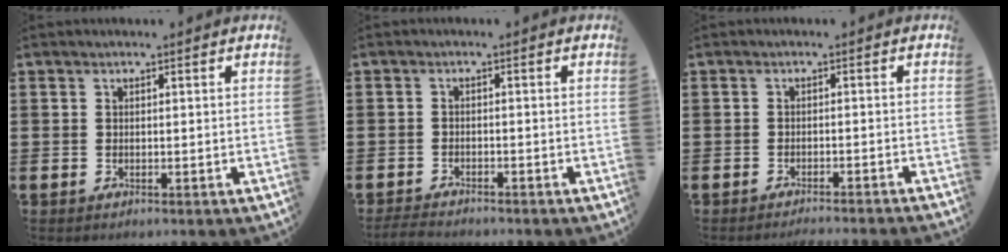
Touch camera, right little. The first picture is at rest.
{"total": 1.7, "force": [-1.7, 0.1, 0.3], "torque": [-0.008, 0.003, -0.035]}
{"total": 1.3, "force": [-1.2, -0.3, 0.1], "torque": [-0.001, 0.001, -0.025]}